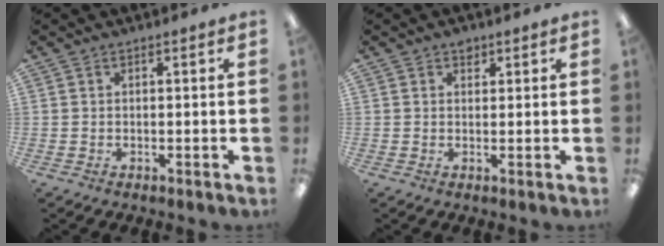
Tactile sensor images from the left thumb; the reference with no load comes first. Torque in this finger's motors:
{"motor_torque": [0.19, -0.01, 0.17, -0.30, 0.00]}